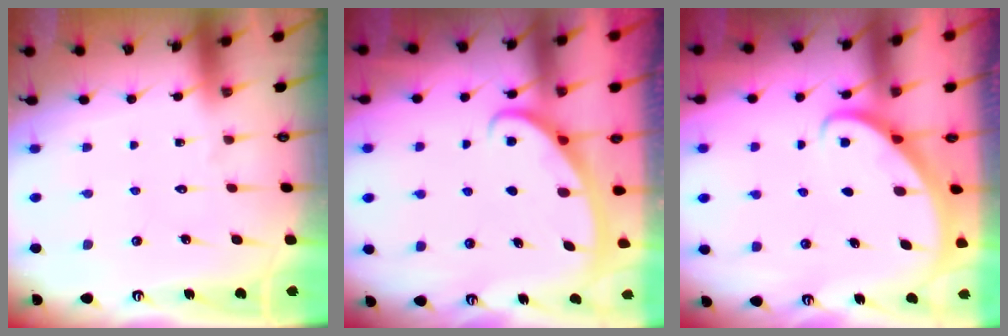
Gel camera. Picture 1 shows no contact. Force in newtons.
{"total": 3.0, "press": 3.0, "slide": 0.4}
{"total": 2.7, "press": 2.7, "slide": 0.2}